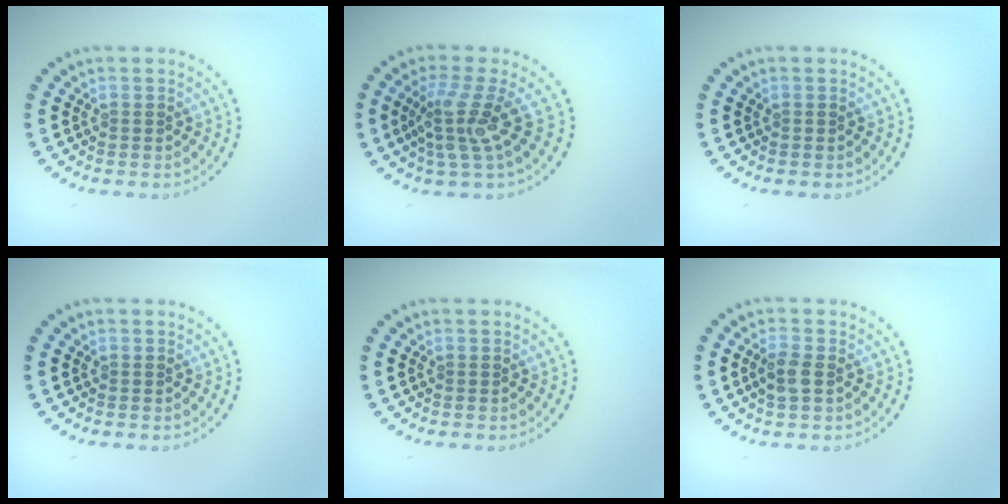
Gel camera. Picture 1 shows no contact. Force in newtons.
{"total": 3.6, "press": 2.6, "slide": 2.5}
{"total": 0.0}
{"total": 0.0}
{"total": 0.0}
{"total": 1.9, "press": 1.9, "slide": 0.4}